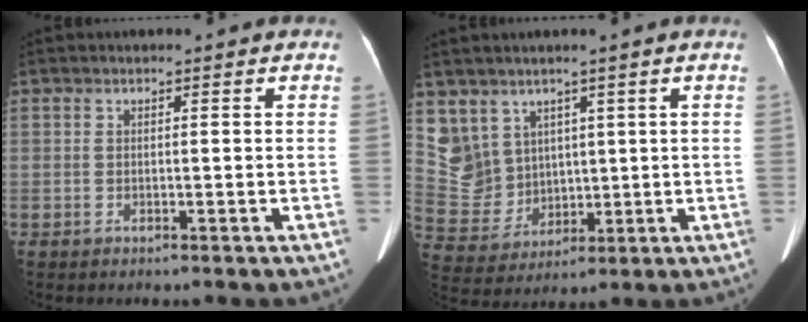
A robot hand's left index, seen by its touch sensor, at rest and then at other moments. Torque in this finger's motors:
{"motor_torque": [0.18, -0.10, 0.05, -0.01]}